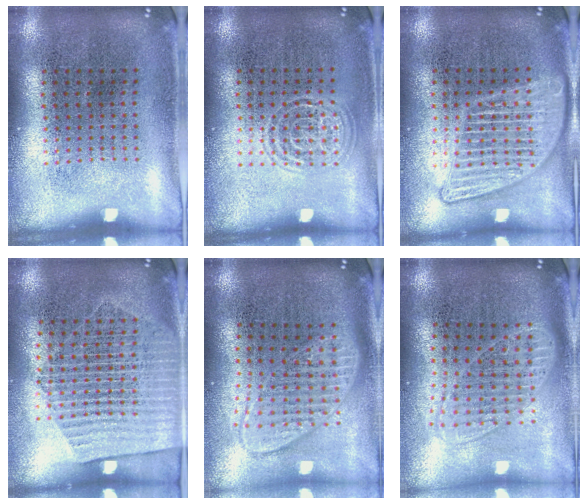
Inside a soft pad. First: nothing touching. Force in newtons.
{"total": 1.2, "press": 1.1, "slide": 0.2}
{"total": 2.7, "press": 2.7, "slide": 0.2}
{"total": 1.7, "press": 1.5, "slide": 0.7}
{"total": 1.8, "press": 1.5, "slide": 1.0}
{"total": 1.8, "press": 1.4, "slide": 1.0}